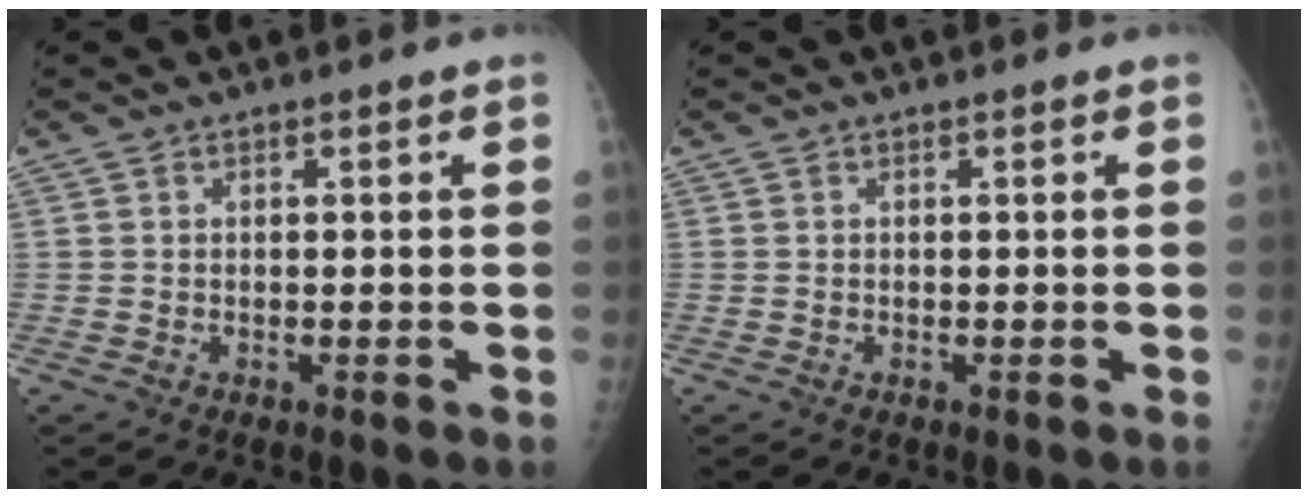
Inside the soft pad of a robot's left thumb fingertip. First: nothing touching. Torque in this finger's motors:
{"motor_torque": [-0.06, 0.06, -0.02, 0.02, 0.00]}